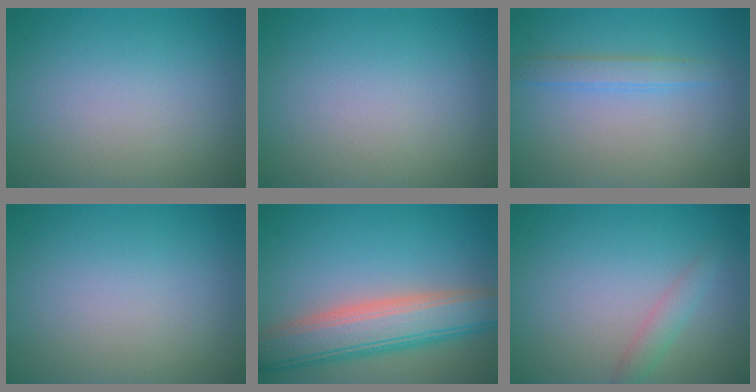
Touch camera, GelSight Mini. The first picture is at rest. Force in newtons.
{"total": 0.0}
{"total": 1.8, "press": 1.8, "slide": 0.1}
{"total": 0.0}
{"total": 7.6, "press": 7.6, "slide": 0.4}
{"total": 1.5, "press": 1.5, "slide": 0.1}